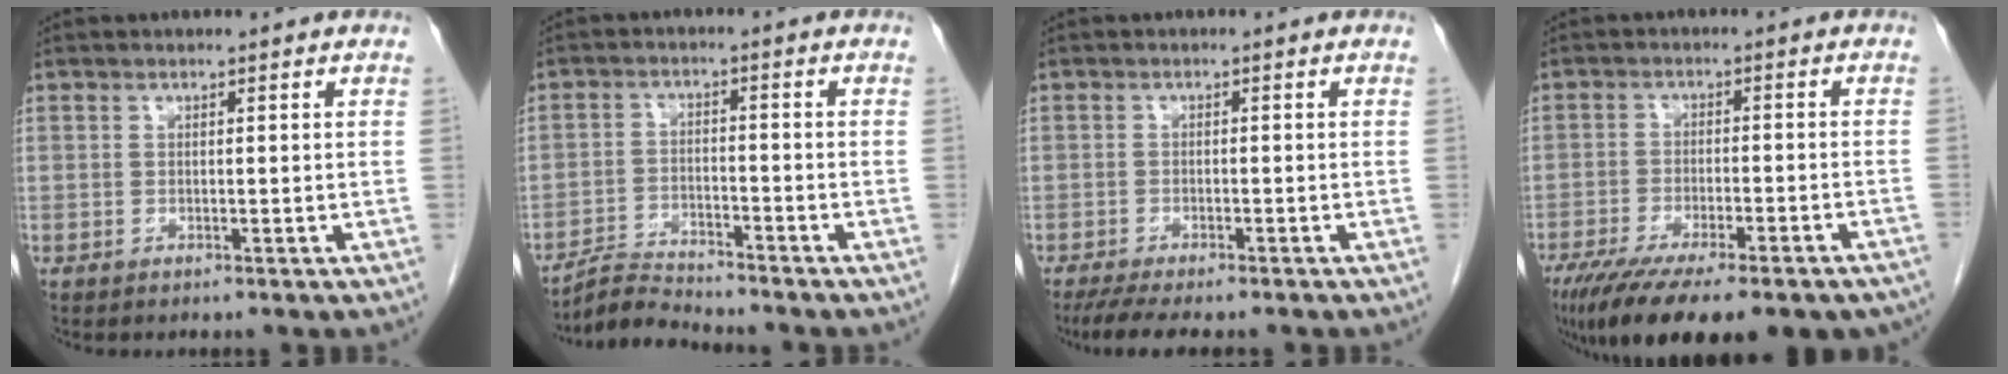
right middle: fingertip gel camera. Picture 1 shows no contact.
{"total": 4.6, "force": [-4.6, -0.6, -0.3], "torque": [0.000, -0.012, -0.084]}
{"total": 6.9, "force": [-5.7, 1.3, 3.8], "torque": [-0.055, -0.013, -0.088]}
{"total": 22.4, "force": [-16.9, 5.7, 13.6], "torque": [-0.200, -0.032, -0.229]}